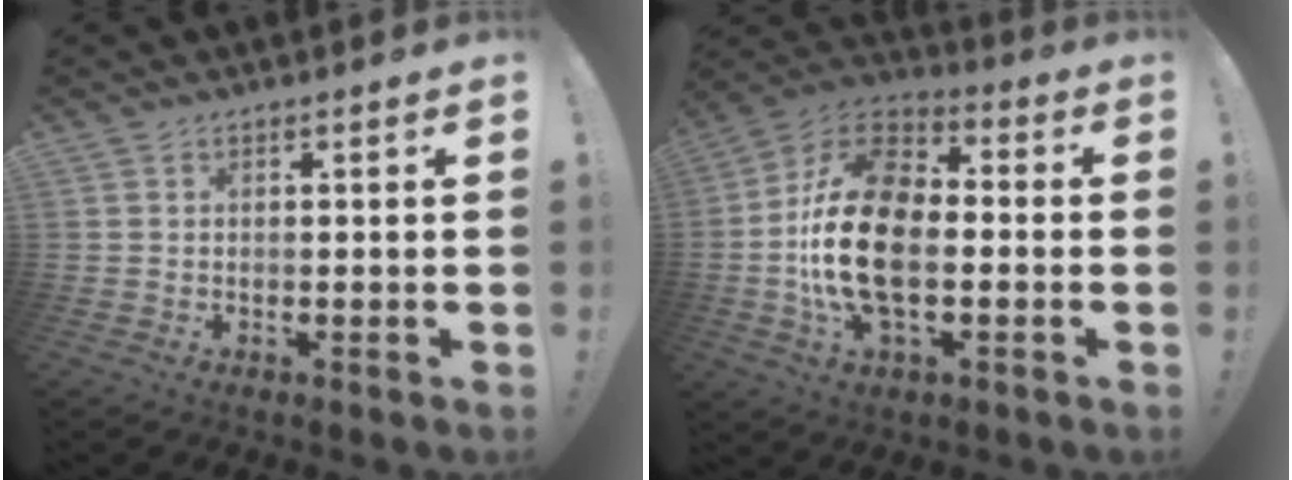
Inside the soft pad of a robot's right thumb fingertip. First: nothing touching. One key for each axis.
{"total": 22.3, "fx": -2.3, "fy": 13.0, "fz": 17.9, "tx": -0.326, "ty": 0.019, "tz": -0.035}